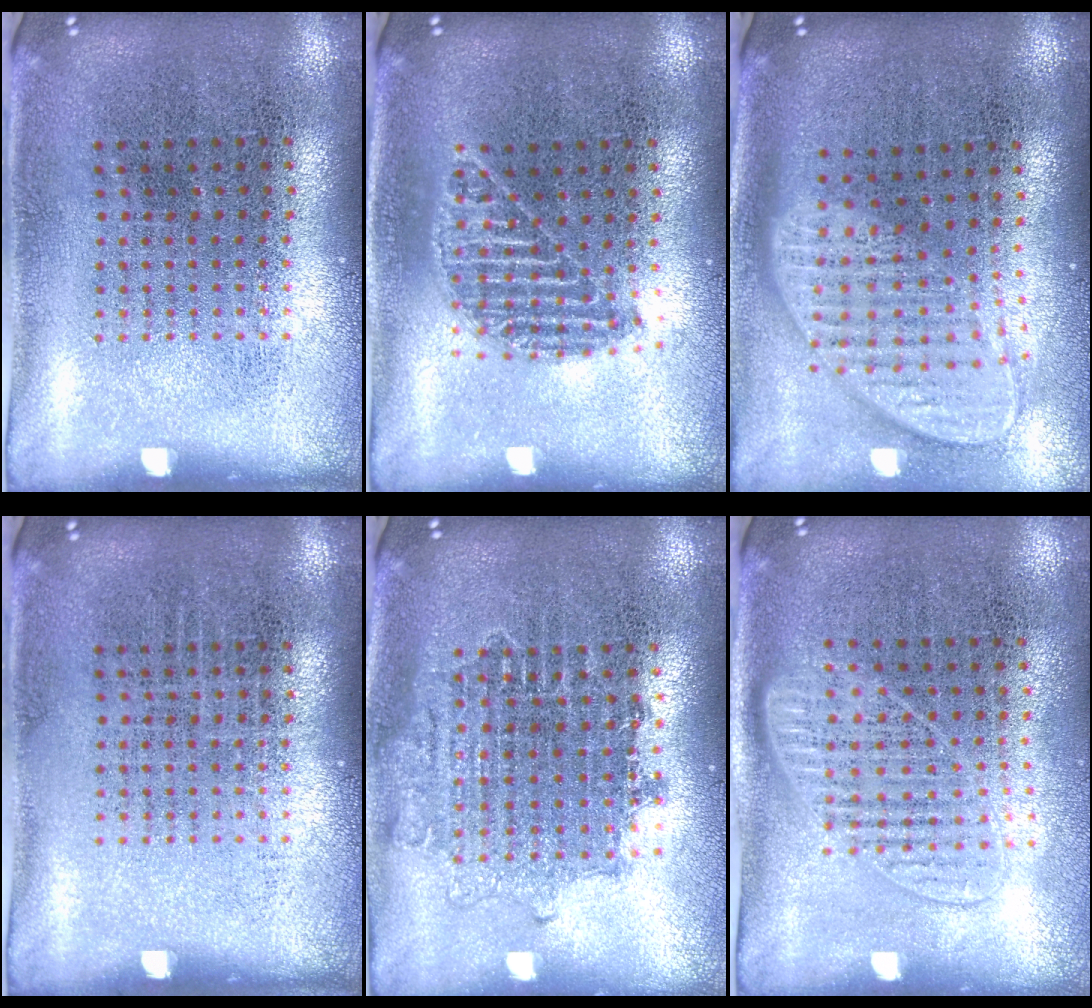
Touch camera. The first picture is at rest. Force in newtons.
{"total": 1.1, "press": 1.0, "slide": 0.5}
{"total": 2.0, "press": 1.6, "slide": 1.2}
{"total": 0.0}
{"total": 1.6, "press": 1.3, "slide": 0.9}
{"total": 1.3, "press": 1.2, "slide": 0.5}